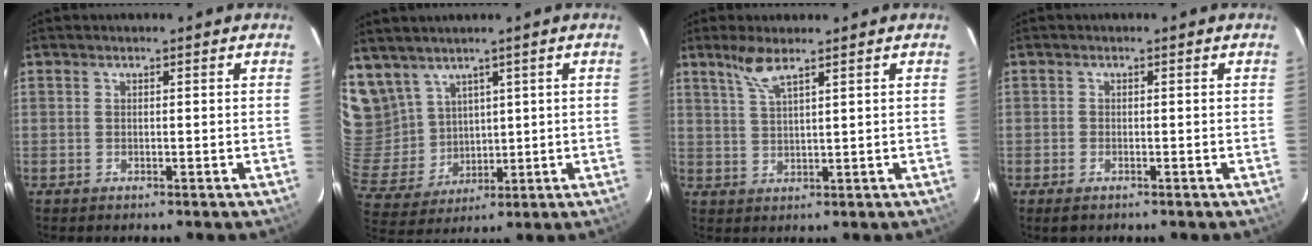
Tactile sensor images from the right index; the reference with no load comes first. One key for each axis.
{"total": 10.4, "fx": 7.1, "fy": 6.9, "fz": 2.9, "tx": -0.066, "ty": 0.012, "tz": 0.171}
{"total": 4.2, "fx": 3.1, "fy": 0.3, "fz": 2.8, "tx": -0.060, "ty": 0.001, "tz": 0.065}
{"total": 1.7, "fx": -1.2, "fy": 0.8, "fz": 0.9, "tx": -0.018, "ty": -0.005, "tz": -0.023}